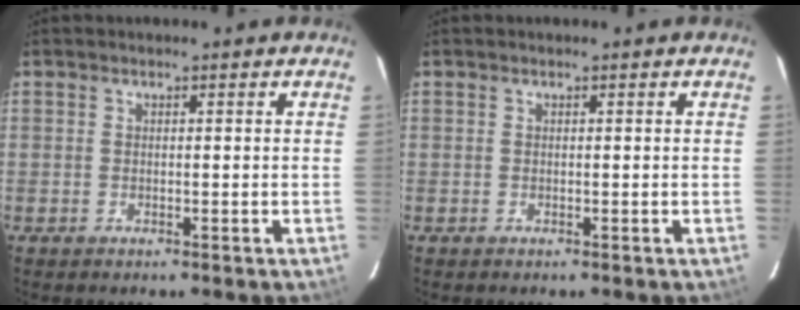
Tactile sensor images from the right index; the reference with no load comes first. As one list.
[{"total": 0.0}]